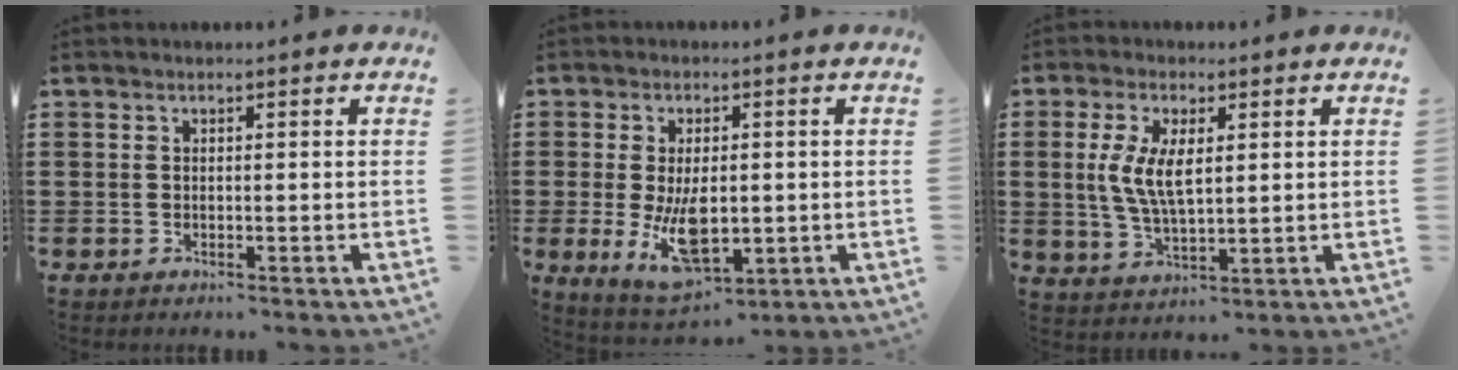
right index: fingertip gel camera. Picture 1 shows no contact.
{"total": 9.1, "force": [-0.8, 4.5, 7.8], "torque": [-0.144, -0.010, -0.012]}
{"total": 6.8, "force": [1.0, 2.9, 6.1], "torque": [-0.127, 0.006, 0.016]}